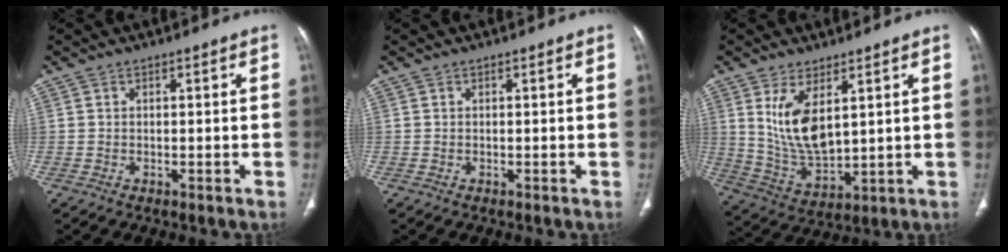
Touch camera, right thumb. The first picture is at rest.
{"total": 0.0}
{"total": 10.8, "force": [3.8, 5.1, 8.8], "torque": [-0.157, -0.030, 0.092]}